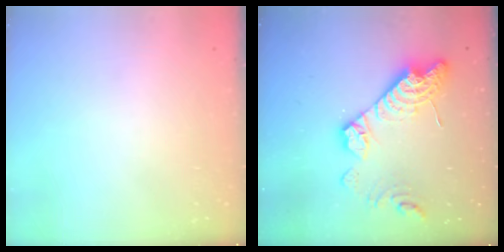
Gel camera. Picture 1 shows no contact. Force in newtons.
{"total": 15.7, "press": 15.7, "slide": 1.0}